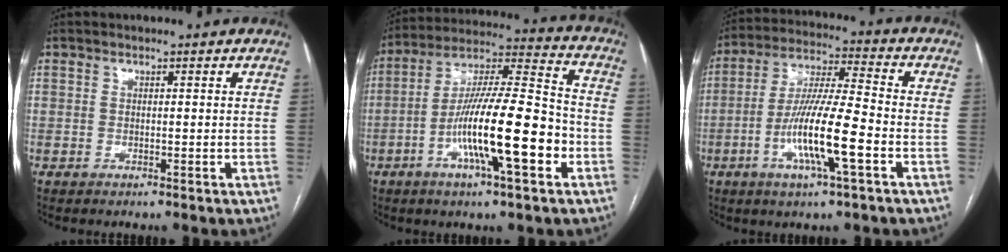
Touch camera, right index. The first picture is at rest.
{"total": 17.5, "force": [-5.6, 2.0, 16.5], "torque": [-0.293, -0.001, -0.096]}
{"total": 13.1, "force": [-4.3, 0.8, 12.4], "torque": [-0.239, -0.005, -0.081]}